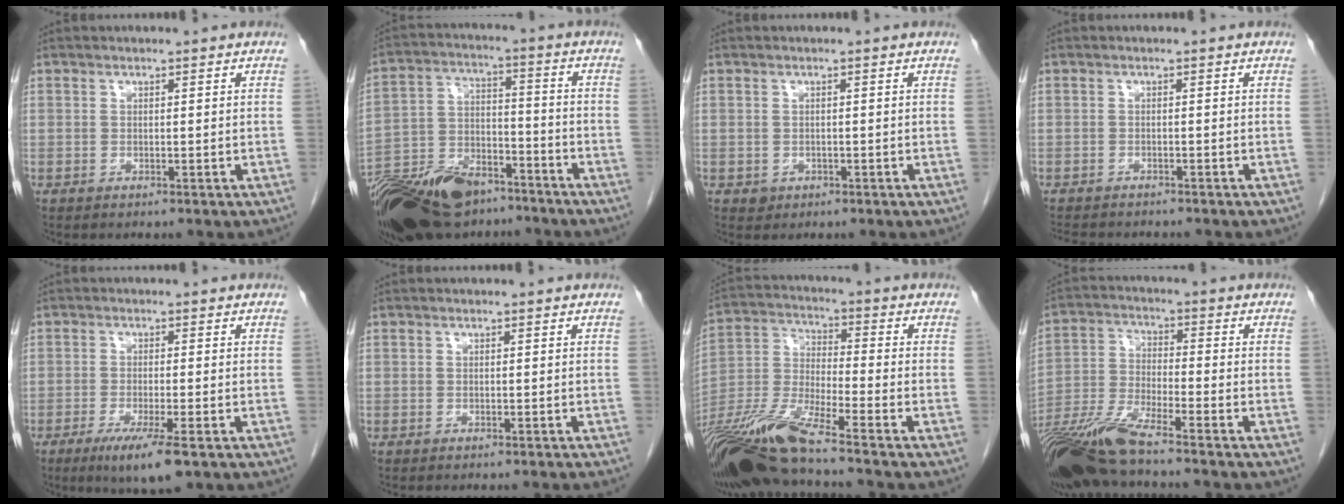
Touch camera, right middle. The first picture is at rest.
{"total": 20.8, "force": [-15.2, 9.1, 10.9], "torque": [-0.250, -0.017, -0.267]}
{"total": 1.2, "force": [-0.5, 1.1, 0.2], "torque": [-0.003, 0.004, -0.002]}
{"total": 6.3, "force": [-5.7, 1.5, 2.1], "torque": [-0.030, -0.006, -0.083]}
{"total": 6.8, "force": [-4.0, 0.4, 5.5], "torque": [-0.096, -0.020, -0.064]}
{"total": 3.0, "force": [-2.7, -0.1, 1.2], "torque": [-0.016, 0.000, -0.032]}
{"total": 14.4, "force": [-11.5, -0.4, 8.6], "torque": [-0.181, -0.020, -0.220]}
{"total": 12.1, "force": [-10.0, 0.1, 6.9], "torque": [-0.144, -0.026, -0.192]}